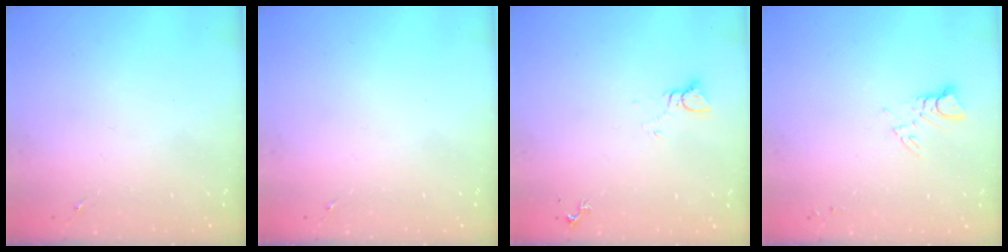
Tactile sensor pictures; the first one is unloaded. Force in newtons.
{"total": 0.0}
{"total": 3.0, "press": 3.0, "slide": 0.2}
{"total": 3.8, "press": 3.8, "slide": 0.3}